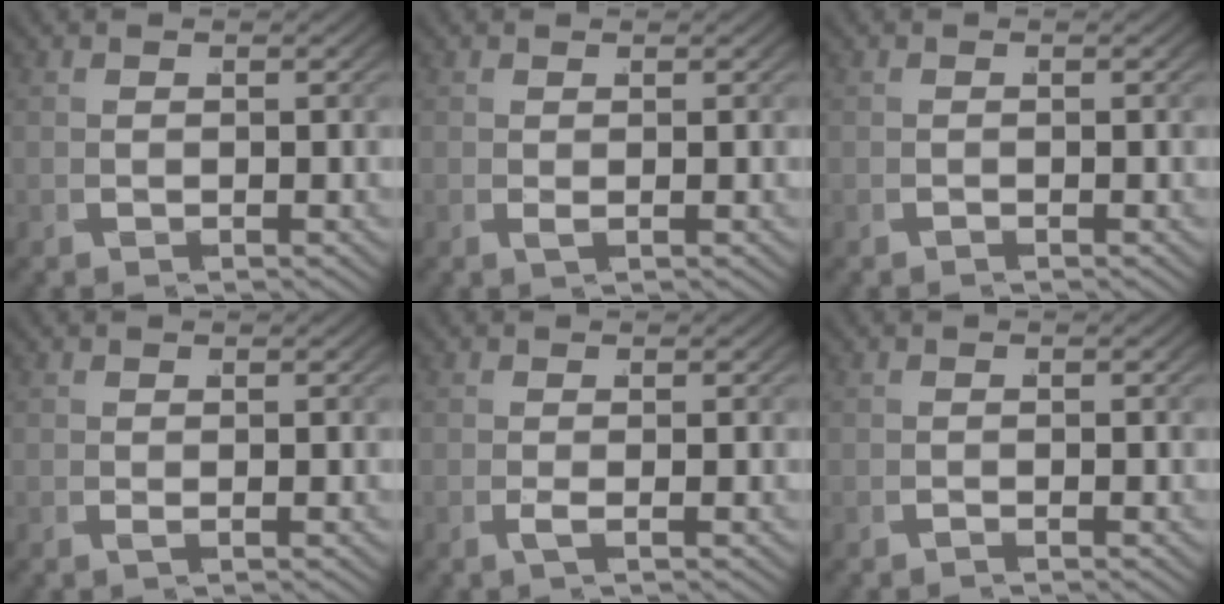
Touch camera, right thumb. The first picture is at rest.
{"total": 1.2, "force": [0.1, -1.2, -0.1], "torque": [0.014, 0.003, 0.004]}
{"total": 0.5, "force": [-0.3, -0.2, -0.3], "torque": [0.007, 0.002, -0.009]}
{"total": 1.1, "force": [0.0, -1.1, -0.1], "torque": [0.011, 0.003, 0.001]}
{"total": 1.4, "force": [-0.1, -1.4, 0.2], "torque": [0.006, 0.005, -0.005]}
{"total": 0.7, "force": [-0.4, -0.5, -0.3], "torque": [0.009, 0.004, -0.012]}